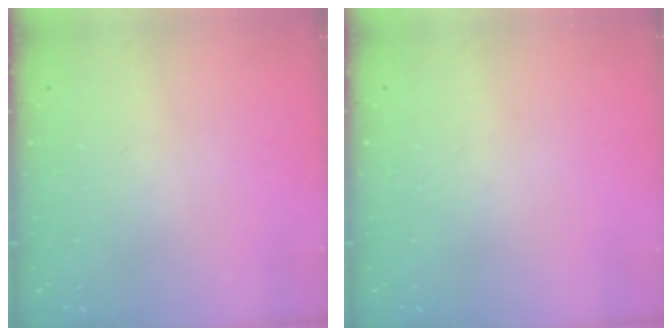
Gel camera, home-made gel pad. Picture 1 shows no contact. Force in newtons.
{"total": 0.0}